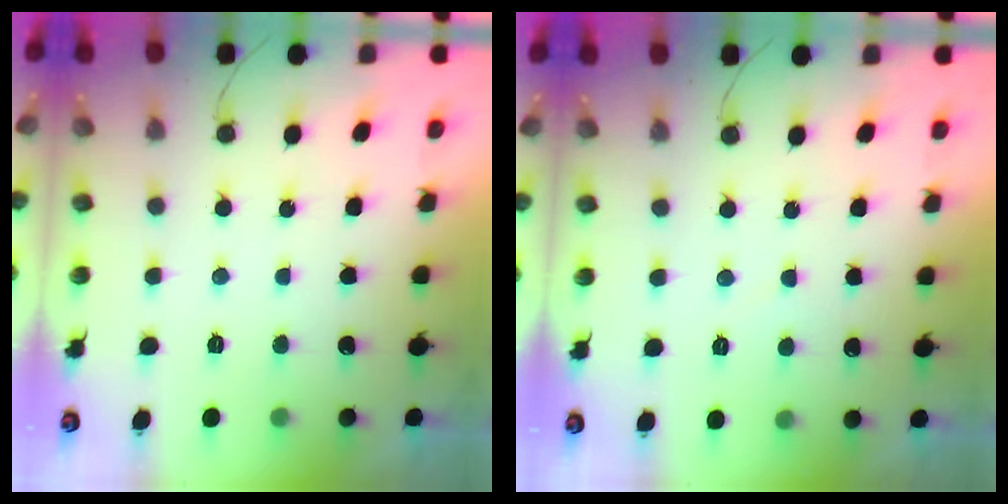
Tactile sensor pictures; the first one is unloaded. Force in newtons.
{"total": 2.9, "press": 2.9, "slide": 0.2}